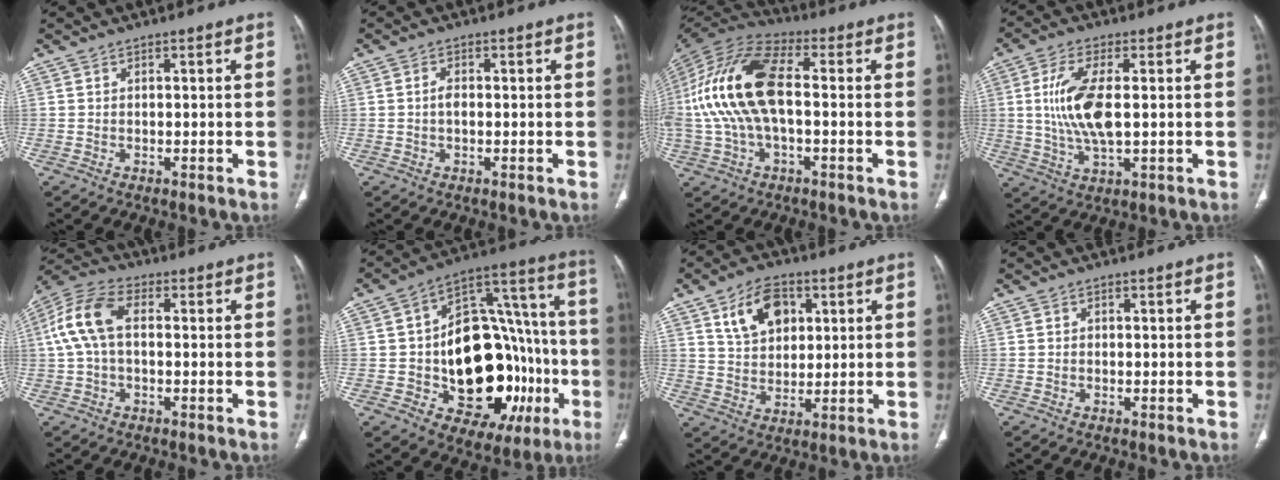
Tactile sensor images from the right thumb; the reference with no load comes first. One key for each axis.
{"total": 1.8, "fx": -0.1, "fy": 1.0, "fz": 1.5, "tx": -0.029, "ty": 0.002, "tz": -0.003}
{"total": 19.4, "fx": 0.2, "fy": 9.3, "fz": 17.0, "tx": -0.370, "ty": 0.033, "tz": 0.001}
{"total": 11.0, "fx": 0.9, "fy": 4.3, "fz": 10.1, "tx": -0.220, "ty": -0.005, "tz": 0.022}
{"total": 10.8, "fx": 1.1, "fy": 5.9, "fz": 8.9, "tx": -0.201, "ty": 0.030, "tz": 0.014}
{"total": 31.5, "fx": -7.3, "fy": 18.2, "fz": 24.6, "tx": -0.288, "ty": 0.049, "tz": -0.084}
{"total": 10.2, "fx": 4.2, "fy": 6.7, "fz": 6.4, "tx": -0.082, "ty": -0.012, "tz": 0.078}
{"total": 0.0}